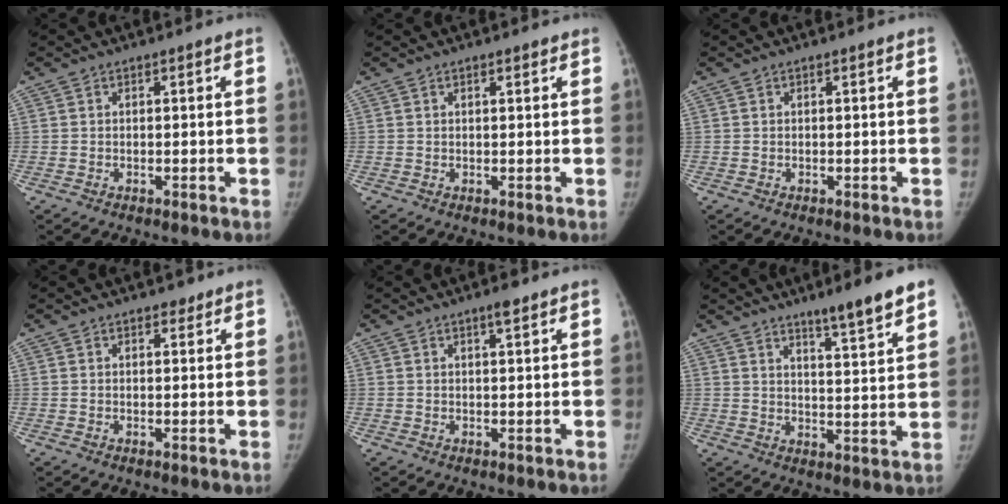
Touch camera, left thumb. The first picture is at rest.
{"total": 1.1, "force": [0.8, 0.3, 0.7], "torque": [-0.011, -0.003, 0.011]}
{"total": 0.0}
{"total": 1.4, "force": [1.1, 0.8, 0.5], "torque": [0.000, -0.006, 0.013]}
{"total": 2.1, "force": [1.4, 0.3, 1.6], "torque": [-0.025, -0.007, 0.022]}
{"total": 9.8, "force": [7.0, 0.8, 6.7], "torque": [-0.091, -0.045, 0.107]}